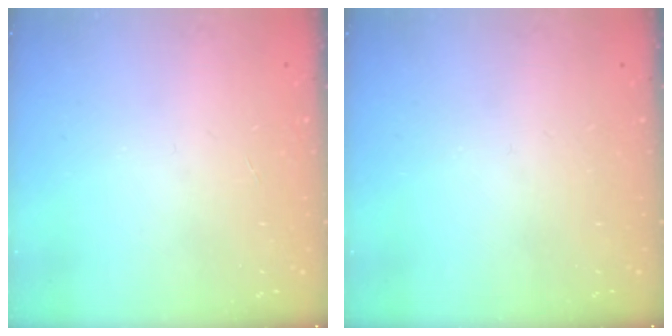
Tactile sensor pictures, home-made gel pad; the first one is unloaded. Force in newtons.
{"total": 0.0}